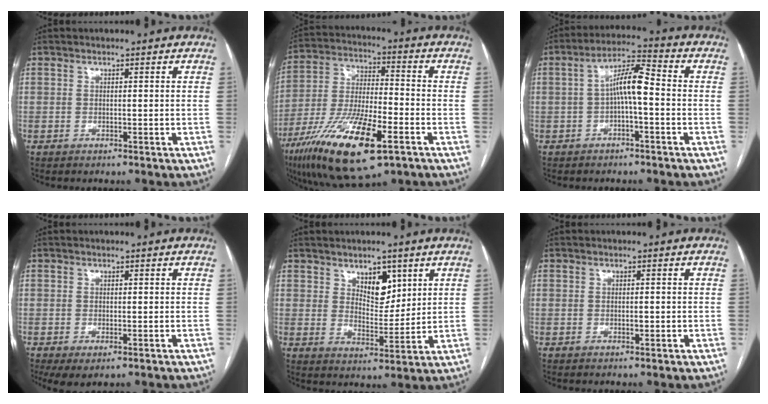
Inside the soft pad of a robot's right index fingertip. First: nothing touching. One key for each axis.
{"total": 19.2, "fx": -9.7, "fy": 4.8, "fz": 15.8, "tx": -0.322, "ty": -0.027, "tz": -0.164}
{"total": 6.8, "fx": -0.6, "fy": 1.3, "fz": 6.7, "tx": -0.121, "ty": 0.027, "tz": -0.014}
{"total": 3.4, "fx": -1.5, "fy": 1.5, "fz": 2.7, "tx": -0.043, "ty": -0.008, "tz": -0.018}
{"total": 6.2, "fx": 3.4, "fy": 3.2, "fz": 4.0, "tx": -0.061, "ty": -0.004, "tz": 0.061}
{"total": 0.9, "fx": -0.2, "fy": 0.3, "fz": 0.8, "tx": -0.014, "ty": 0.000, "tz": -0.004}